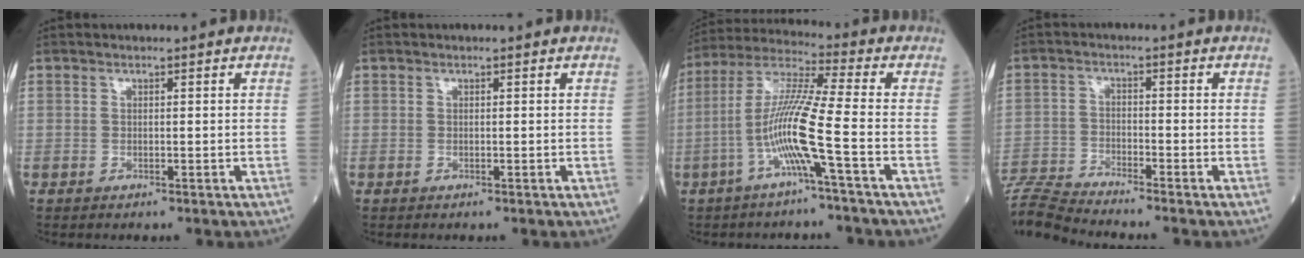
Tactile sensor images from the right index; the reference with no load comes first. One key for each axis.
{"total": 0.0}
{"total": 10.7, "fx": -3.8, "fy": -1.3, "fz": 10.0, "tx": -0.203, "ty": 0.006, "tz": -0.081}
{"total": 8.3, "fx": -8.0, "fy": -1.9, "fz": 1.3, "tx": -0.030, "ty": -0.012, "tz": -0.156}